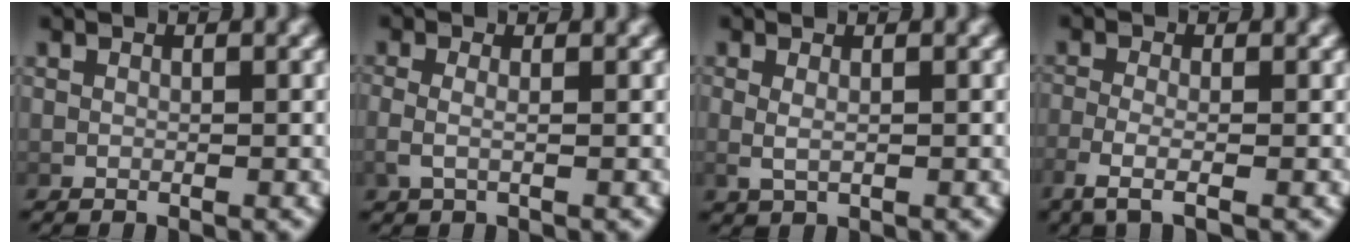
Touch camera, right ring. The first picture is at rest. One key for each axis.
{"total": 1.8, "fx": -0.2, "fy": 0.8, "fz": 1.6, "tx": -0.048, "ty": -0.009, "tz": 0.002}
{"total": 1.5, "fx": 0.1, "fy": 0.7, "fz": 1.4, "tx": -0.034, "ty": -0.009, "tz": 0.012}
{"total": 3.0, "fx": -1.4, "fy": 0.6, "fz": 2.5, "tx": -0.066, "ty": -0.011, "tz": -0.021}